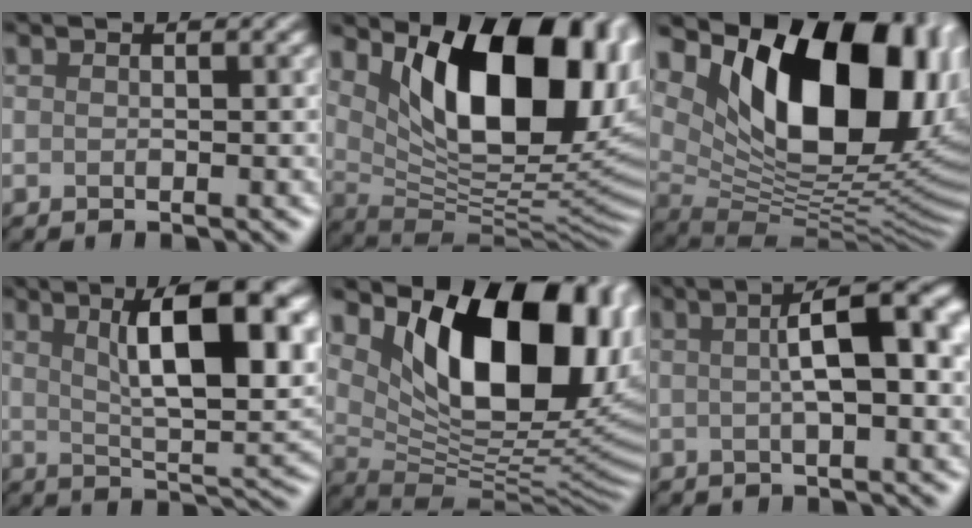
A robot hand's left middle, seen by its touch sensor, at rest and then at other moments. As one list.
[{"total": 12.6, "force": [5.3, 5.4, 10.0], "torque": [-0.137, -0.002, 0.099]}, {"total": 14.8, "force": [6.9, 7.5, 10.8], "torque": [-0.157, 0.001, 0.125]}, {"total": 9.7, "force": [3.3, 2.2, 8.9], "torque": [-0.129, 0.009, 0.067]}, {"total": 12.3, "force": [5.5, 6.2, 9.1], "torque": [-0.129, -0.011, 0.110]}, {"total": 6.2, "force": [1.0, 1.2, 6.0], "torque": [-0.084, 0.021, 0.023]}]